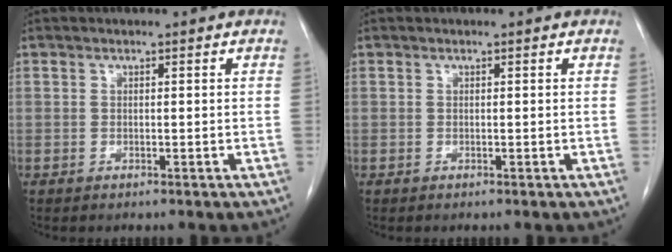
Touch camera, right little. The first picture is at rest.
{"total": 0.0}